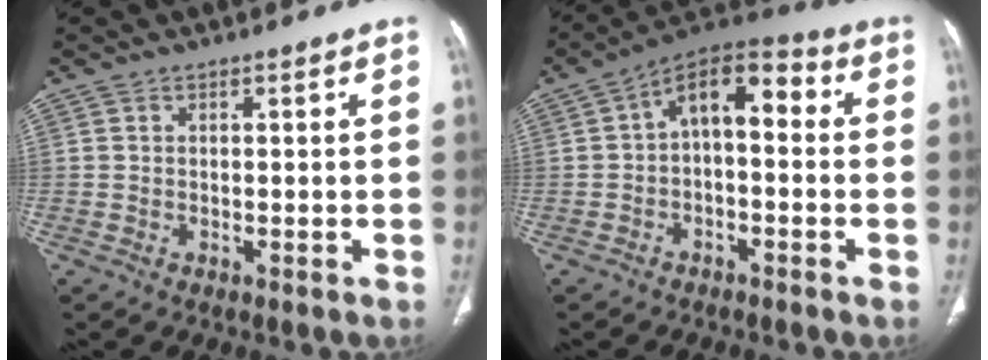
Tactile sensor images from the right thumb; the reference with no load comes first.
{"total": 10.8, "force": [0.7, 5.8, 9.1], "torque": [-0.118, 0.044, -0.004]}